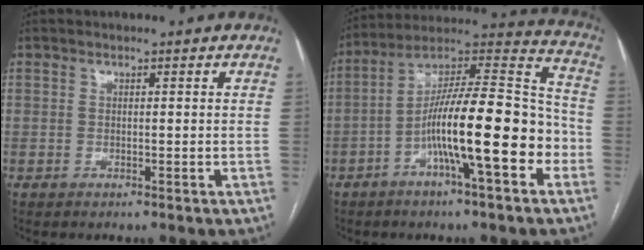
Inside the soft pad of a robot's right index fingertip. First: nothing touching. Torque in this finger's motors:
{"motor_torque": [0.99, -0.36, 1.05, 0.21]}